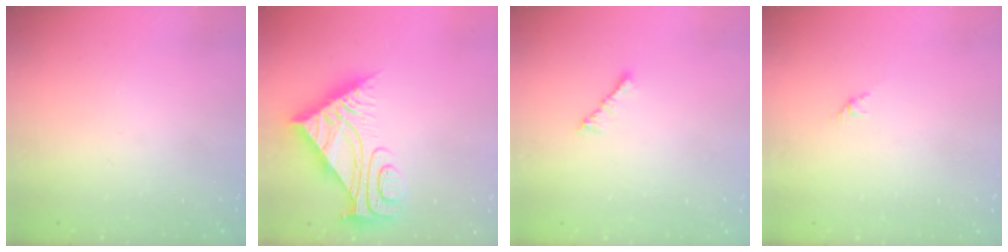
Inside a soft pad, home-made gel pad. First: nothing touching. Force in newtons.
{"total": 10.2, "press": 10.2, "slide": 0.8}
{"total": 2.0, "press": 1.9, "slide": 0.6}
{"total": 1.6, "press": 1.5, "slide": 0.7}